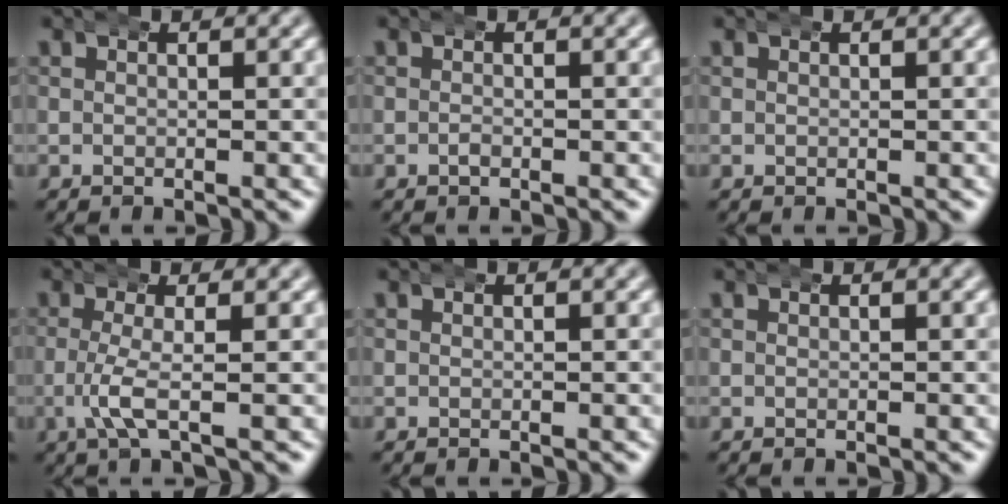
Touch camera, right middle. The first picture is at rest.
{"total": 0.0}
{"total": 0.0}
{"total": 2.7, "force": [-0.3, 0.1, 2.6], "torque": [-0.067, -0.015, 0.001]}
{"total": 0.0}
{"total": 0.0}